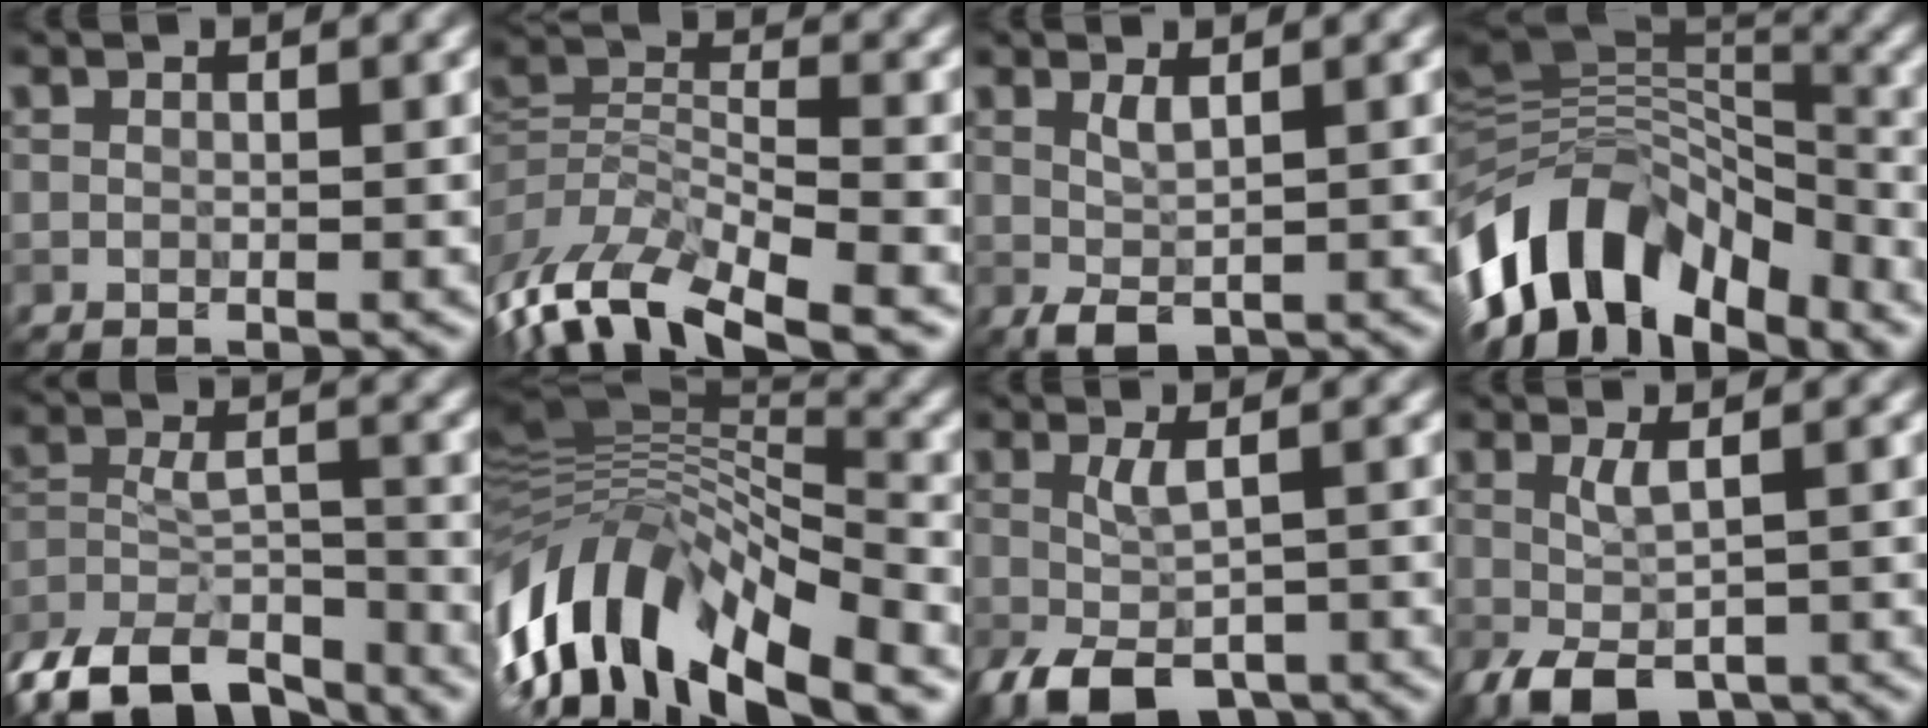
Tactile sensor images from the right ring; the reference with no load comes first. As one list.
[{"total": 9.2, "force": [-7.0, 2.5, 5.5], "torque": [-0.113, 0.000, -0.123]}, {"total": 1.0, "force": [-0.5, 0.0, 0.9], "torque": [-0.029, 0.001, 0.013]}, {"total": 12.2, "force": [-8.3, 6.2, 6.4], "torque": [-0.117, 0.025, -0.137]}, {"total": 11.1, "force": [-10.3, 2.7, 3.2], "torque": [-0.064, -0.003, -0.160]}, {"total": 11.6, "force": [-6.2, 4.6, 8.6], "torque": [-0.170, 0.023, -0.097]}, {"total": 4.4, "force": [-2.9, 1.3, 3.1], "torque": [-0.067, -0.006, -0.035]}, {"total": 3.2, "force": [-1.8, 0.8, 2.5], "torque": [-0.059, -0.004, -0.015]}]